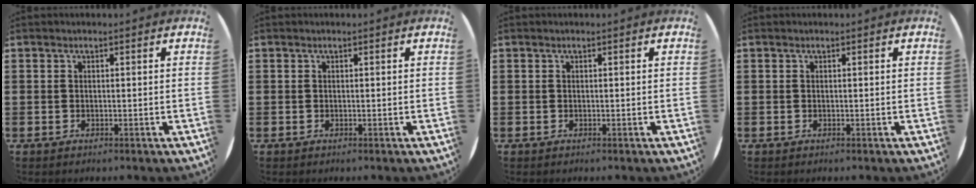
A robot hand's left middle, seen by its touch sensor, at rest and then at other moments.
{"total": 0.0}
{"total": 0.0}
{"total": 0.0}